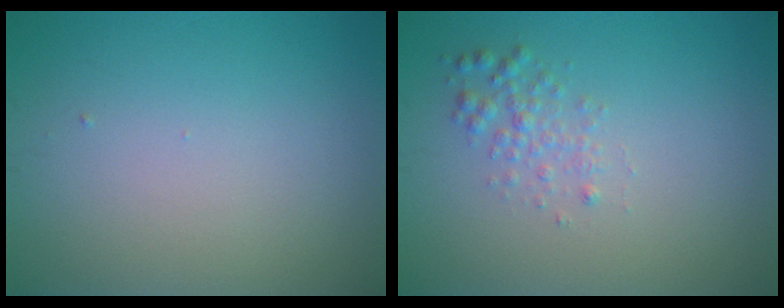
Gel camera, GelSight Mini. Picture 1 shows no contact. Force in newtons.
{"total": 1.7, "press": 1.7, "slide": 0.0}